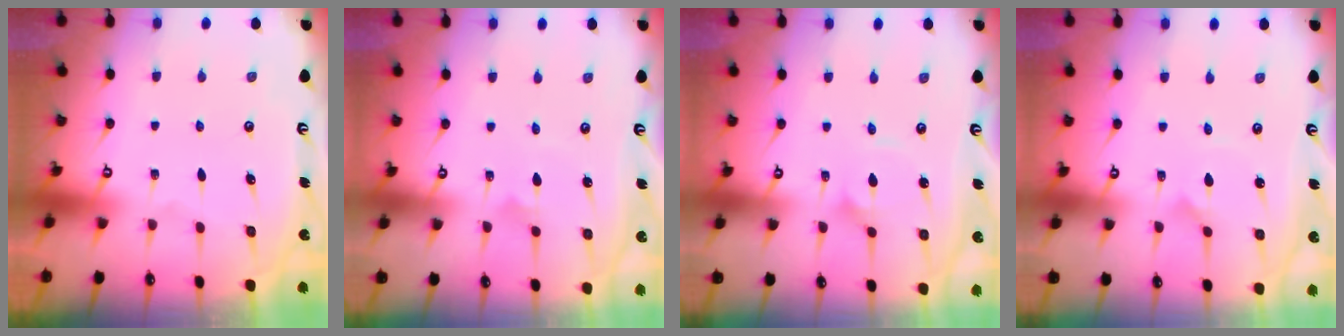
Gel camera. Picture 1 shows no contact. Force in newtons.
{"total": 1.9, "press": 1.9, "slide": 0.1}
{"total": 2.2, "press": 2.2, "slide": 0.1}
{"total": 1.2, "press": 1.2, "slide": 0.1}